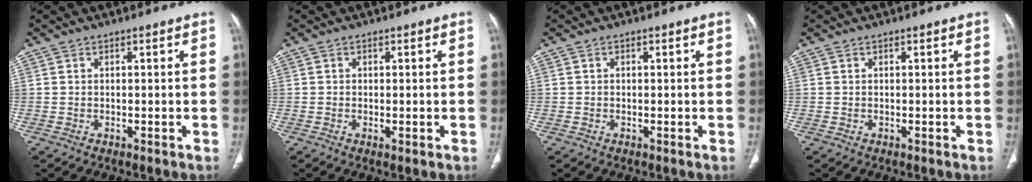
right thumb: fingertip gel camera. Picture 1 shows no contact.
{"total": 1.0, "force": [-0.3, 0.4, 0.9], "torque": [-0.017, -0.004, -0.003]}
{"total": 0.0}
{"total": 0.0}